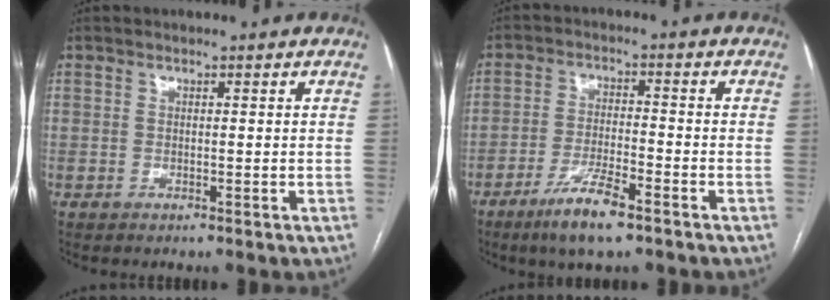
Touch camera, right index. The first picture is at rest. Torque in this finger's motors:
{"motor_torque": [0.84, -0.99, 0.57, 0.11]}